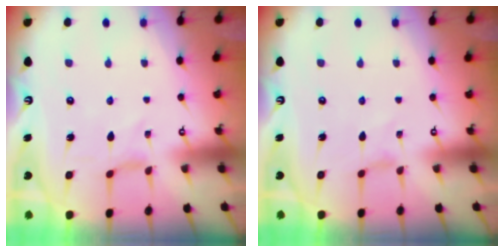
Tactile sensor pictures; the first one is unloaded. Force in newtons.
{"total": 0.0}